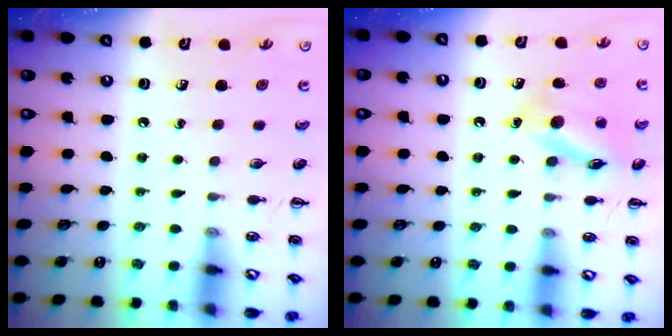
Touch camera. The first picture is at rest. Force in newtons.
{"total": 13.1, "press": 13.1, "slide": 0.9}